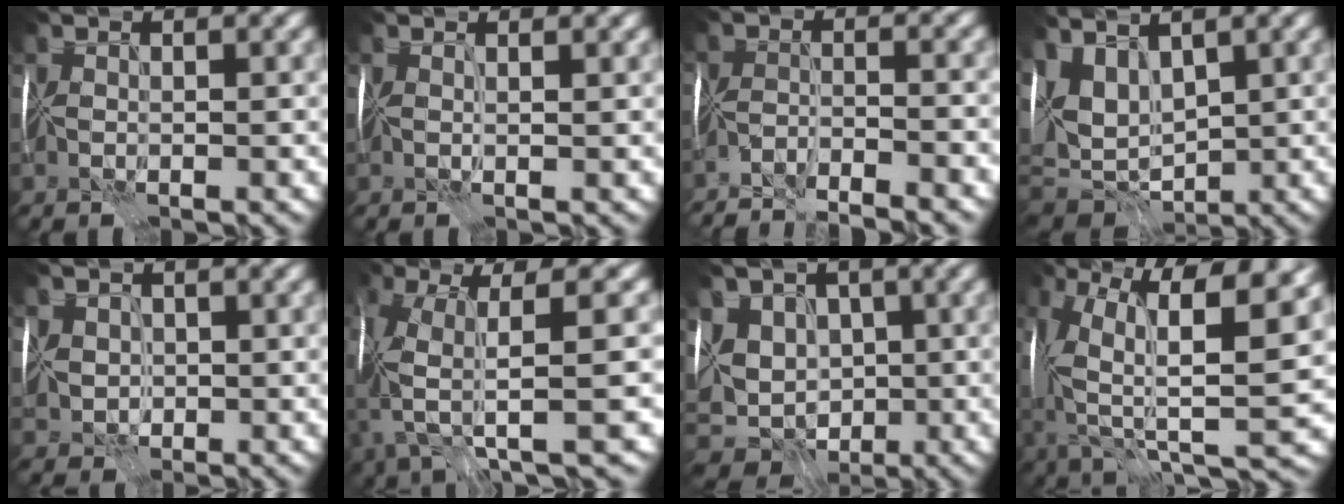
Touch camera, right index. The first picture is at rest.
{"total": 0.9, "force": [0.6, -0.6, 0.4], "torque": [-0.008, -0.004, 0.006]}
{"total": 7.5, "force": [-7.3, 0.1, 1.4], "torque": [-0.019, -0.001, -0.108]}
{"total": 6.7, "force": [2.1, 3.6, 5.2], "torque": [-0.105, -0.001, 0.045]}
{"total": 2.7, "force": [0.5, 2.4, 1.3], "torque": [-0.027, 0.005, 0.011]}
{"total": 9.0, "force": [-2.2, 2.0, 8.5], "torque": [-0.175, -0.014, -0.034]}
{"total": 8.9, "force": [-0.7, 7.3, 5.0], "torque": [-0.080, 0.003, -0.015]}
{"total": 14.0, "force": [2.2, 5.2, 12.8], "torque": [-0.229, 0.009, 0.038]}